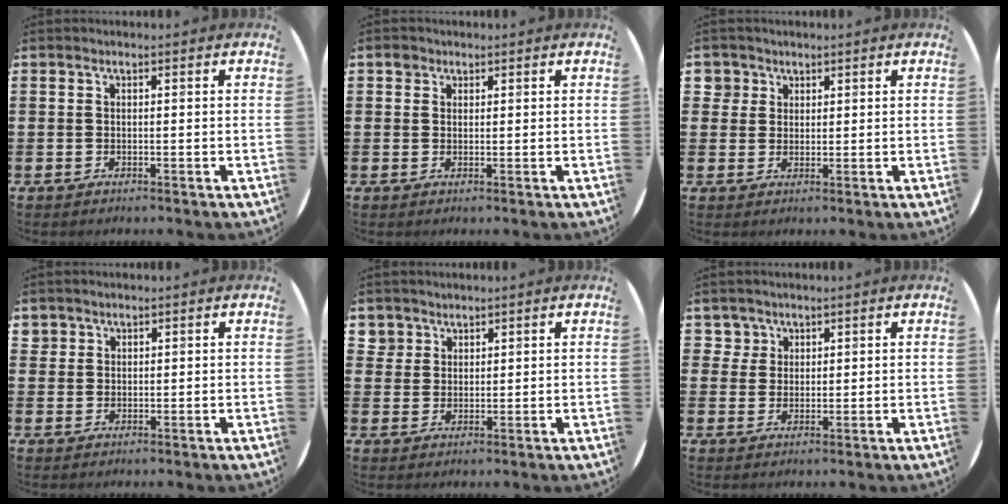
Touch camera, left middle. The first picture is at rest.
{"total": 1.5, "force": [1.1, 1.0, 0.1], "torque": [0.012, -0.002, 0.018]}
{"total": 2.5, "force": [1.6, 2.0, 0.1], "torque": [0.000, 0.006, 0.029]}
{"total": 1.5, "force": [1.2, 0.9, 0.0], "torque": [-0.002, 0.004, 0.025]}
{"total": 2.8, "force": [2.1, 1.8, 0.0], "torque": [0.001, 0.002, 0.041]}
{"total": 2.6, "force": [1.7, 1.9, 0.2], "torque": [-0.003, 0.003, 0.032]}